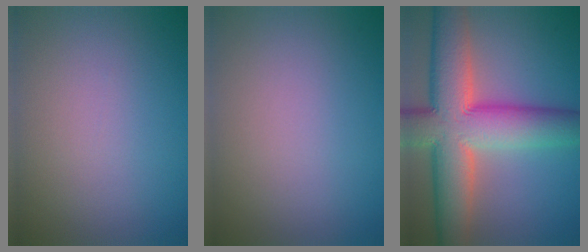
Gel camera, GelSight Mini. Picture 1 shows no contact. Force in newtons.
{"total": 0.0}
{"total": 12.8, "press": 12.8, "slide": 0.6}